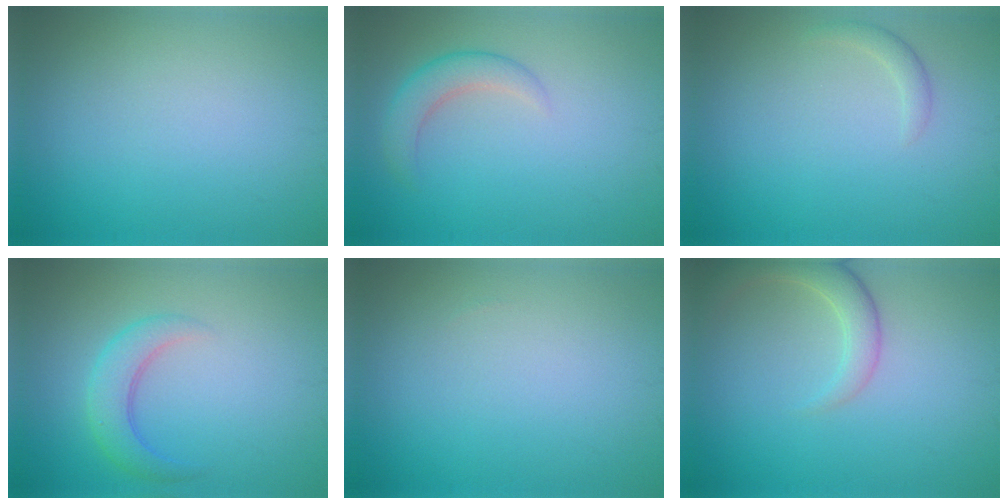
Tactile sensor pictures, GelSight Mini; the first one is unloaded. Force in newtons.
{"total": 2.7, "press": 2.7, "slide": 0.2}
{"total": 1.1, "press": 1.1, "slide": 0.0}
{"total": 2.8, "press": 2.8, "slide": 0.1}
{"total": 0.0}
{"total": 3.4, "press": 3.4, "slide": 0.4}